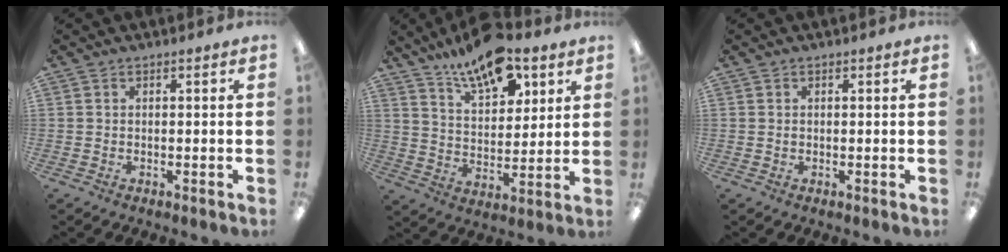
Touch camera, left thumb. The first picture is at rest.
{"total": 14.8, "force": [10.6, 6.4, 8.0], "torque": [-0.129, -0.057, 0.184]}
{"total": 0.0}